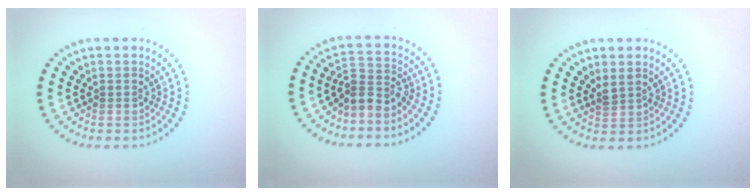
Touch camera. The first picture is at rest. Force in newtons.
{"total": 2.8, "press": 2.1, "slide": 1.8}
{"total": 1.1, "press": 1.0, "slide": 0.4}